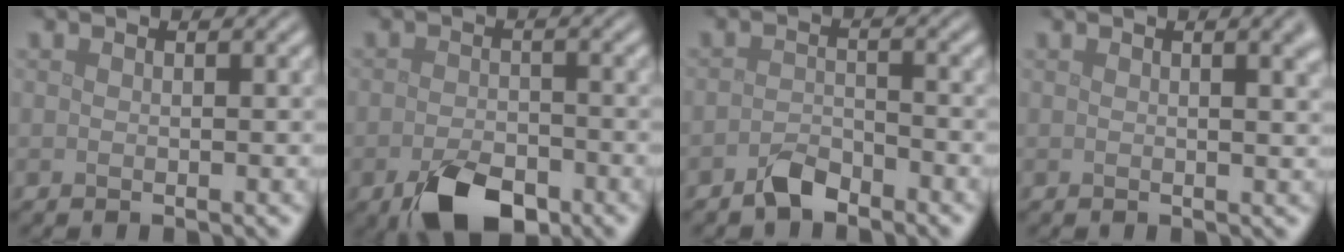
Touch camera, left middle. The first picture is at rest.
{"total": 6.1, "force": [-3.4, 3.2, 3.8], "torque": [-0.068, -0.012, -0.059]}
{"total": 2.2, "force": [-1.8, 0.9, 0.9], "torque": [-0.017, 0.005, -0.038]}
{"total": 3.7, "force": [1.3, 1.5, 3.1], "torque": [-0.020, 0.010, 0.013]}